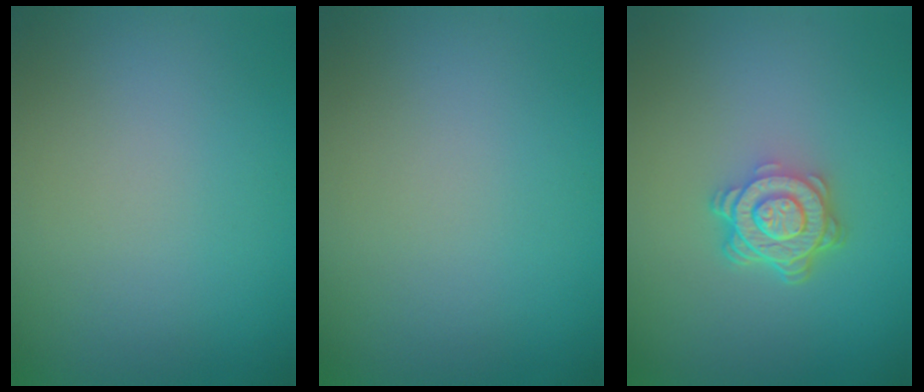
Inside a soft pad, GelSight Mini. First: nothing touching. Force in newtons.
{"total": 0.0}
{"total": 4.8, "press": 3.4, "slide": 3.4}